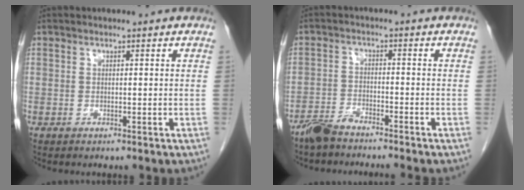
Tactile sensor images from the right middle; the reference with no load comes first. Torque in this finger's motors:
{"motor_torque": [-0.06, -0.59, -0.05, 0.02]}